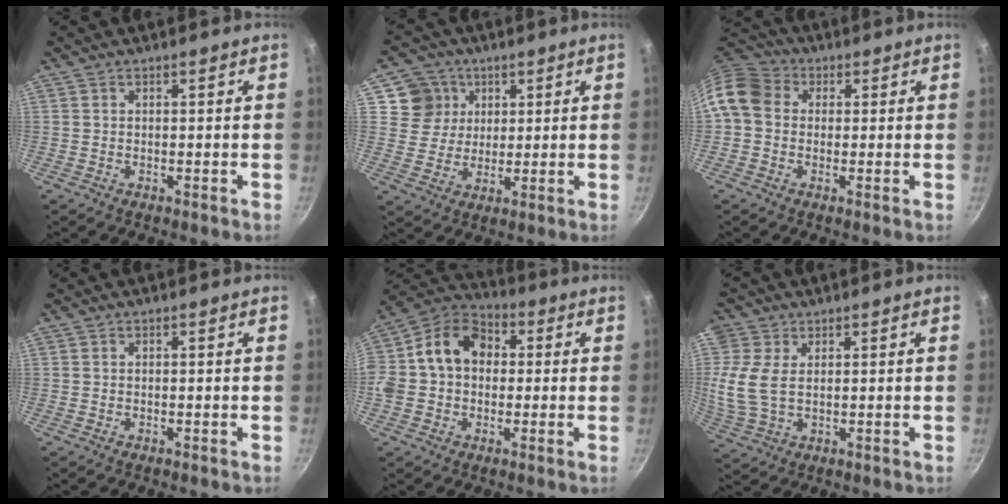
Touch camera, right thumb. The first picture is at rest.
{"total": 8.4, "force": [3.1, 7.6, 1.4], "torque": [0.011, -0.002, 0.051]}
{"total": 9.2, "force": [0.3, 7.4, 5.4], "torque": [-0.098, 0.027, -0.014]}
{"total": 0.0}
{"total": 14.9, "force": [1.2, 11.5, 9.4], "torque": [-0.140, 0.042, -0.002]}
{"total": 8.6, "force": [1.6, 5.8, 6.1], "torque": [-0.133, -0.005, 0.031]}